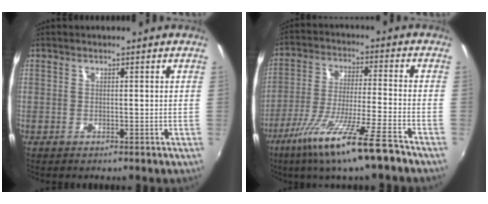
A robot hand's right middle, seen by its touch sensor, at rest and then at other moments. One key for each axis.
{"total": 15.1, "fx": -10.3, "fy": 0.3, "fz": 11.0, "tx": -0.217, "ty": -0.041, "tz": -0.177}